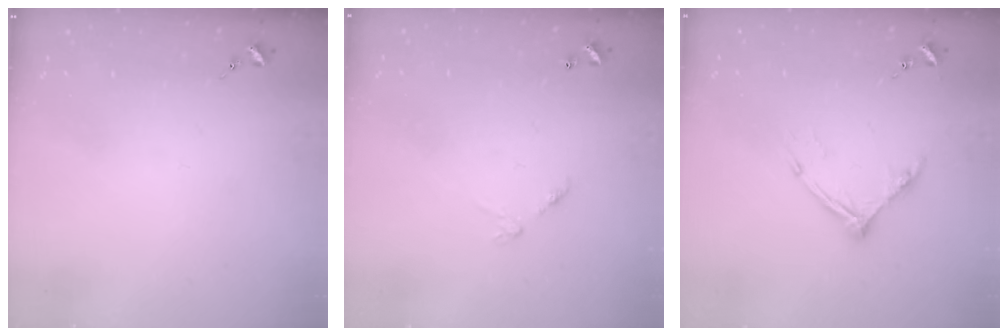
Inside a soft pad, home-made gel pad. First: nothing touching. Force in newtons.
{"total": 5.8, "press": 5.8, "slide": 0.4}
{"total": 10.5, "press": 10.5, "slide": 1.0}